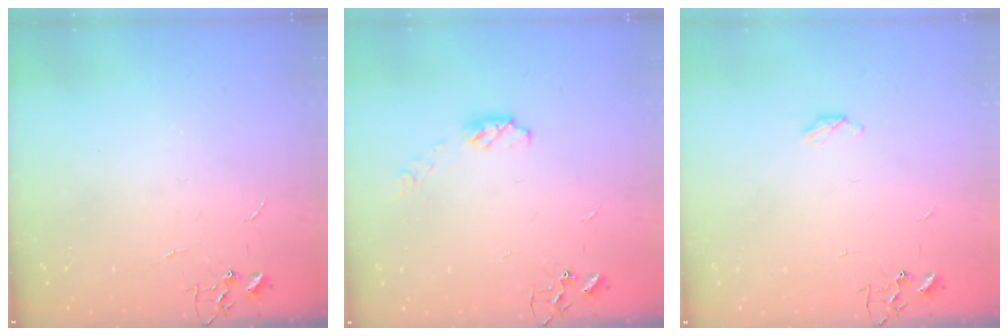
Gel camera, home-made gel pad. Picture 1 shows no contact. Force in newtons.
{"total": 5.5, "press": 5.4, "slide": 0.8}
{"total": 2.9, "press": 2.9, "slide": 0.5}